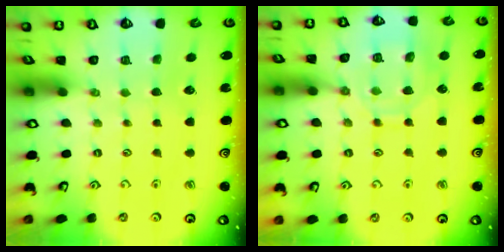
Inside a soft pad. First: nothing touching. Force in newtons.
{"total": 12.4, "press": 12.4, "slide": 1.0}